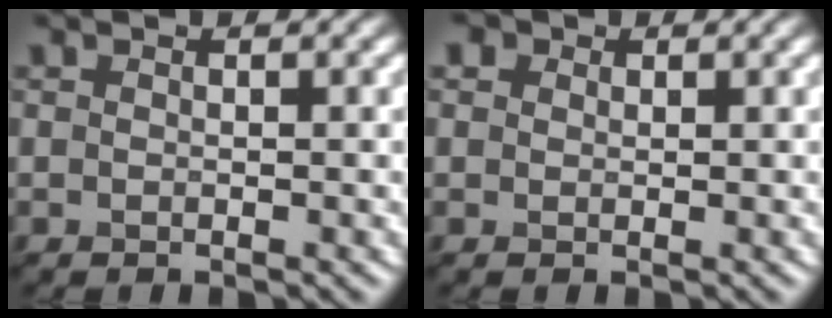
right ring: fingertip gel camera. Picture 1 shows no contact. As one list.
[{"total": 1.7, "force": [1.2, 1.1, 0.5], "torque": [-0.015, 0.021, 0.003]}]